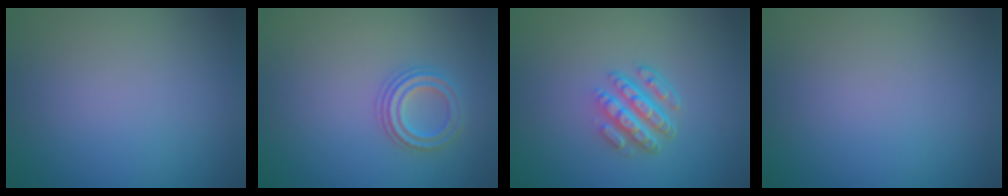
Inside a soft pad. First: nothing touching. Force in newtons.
{"total": 2.2, "press": 2.1, "slide": 0.7}
{"total": 4.6, "press": 3.2, "slide": 3.3}
{"total": 0.0}